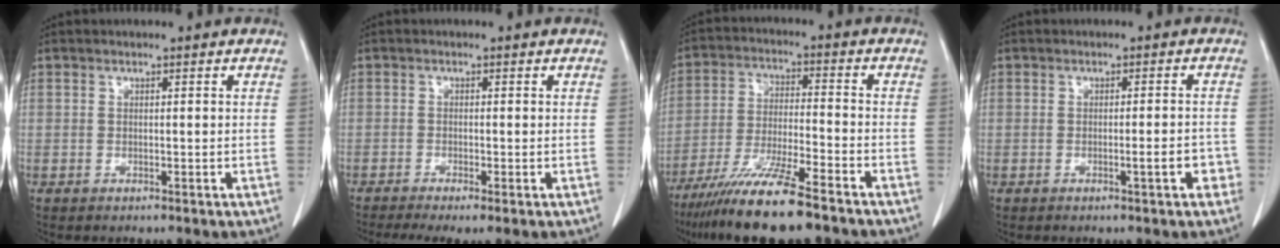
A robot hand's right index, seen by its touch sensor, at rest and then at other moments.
{"total": 6.3, "force": [-4.7, 0.6, 4.1], "torque": [-0.063, -0.015, -0.071]}
{"total": 13.8, "force": [-10.4, 0.7, 9.0], "torque": [-0.175, -0.038, -0.180]}
{"total": 3.0, "force": [-1.3, 0.5, 2.6], "torque": [-0.035, 0.002, -0.016]}